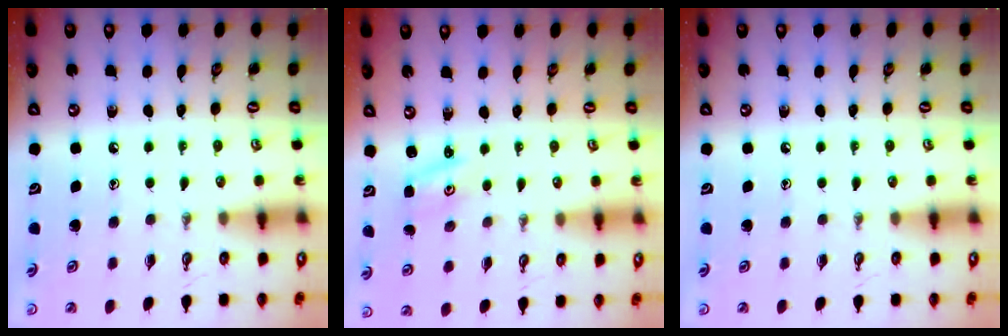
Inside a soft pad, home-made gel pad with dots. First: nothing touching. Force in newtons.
{"total": 1.5, "press": 1.5, "slide": 0.2}
{"total": 0.0}